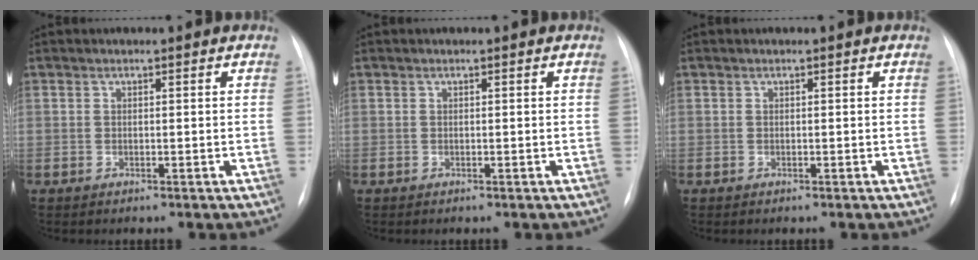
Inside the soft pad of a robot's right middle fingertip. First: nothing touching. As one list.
[{"total": 0.0}, {"total": 0.0}]